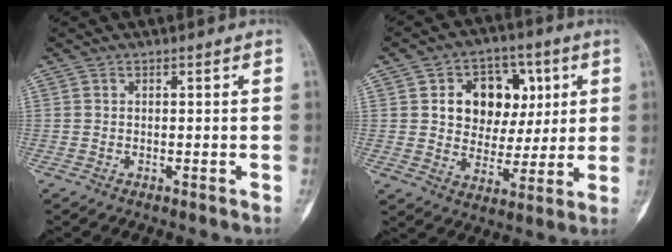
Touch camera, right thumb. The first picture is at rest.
{"total": 13.7, "force": [3.7, 10.5, 7.9], "torque": [-0.062, 0.000, 0.063]}